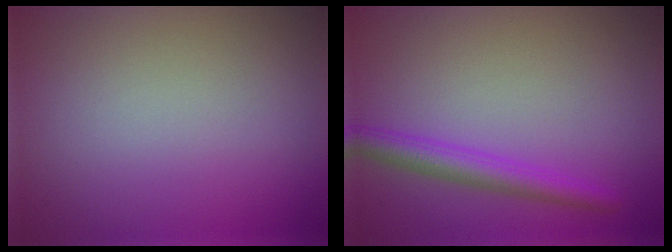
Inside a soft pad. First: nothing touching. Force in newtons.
{"total": 3.0, "press": 3.0, "slide": 0.2}